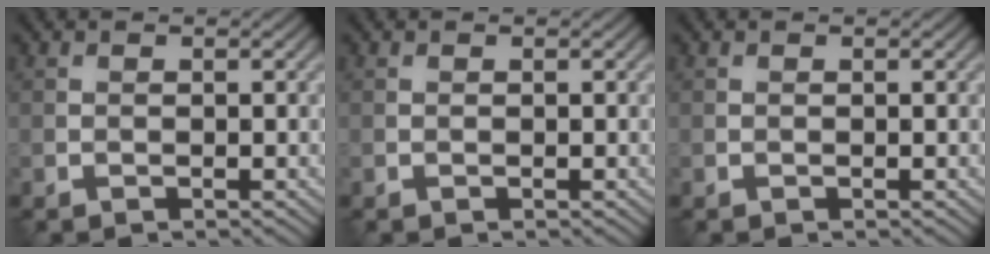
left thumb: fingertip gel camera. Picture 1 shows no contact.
{"total": 0.0}
{"total": 0.0}